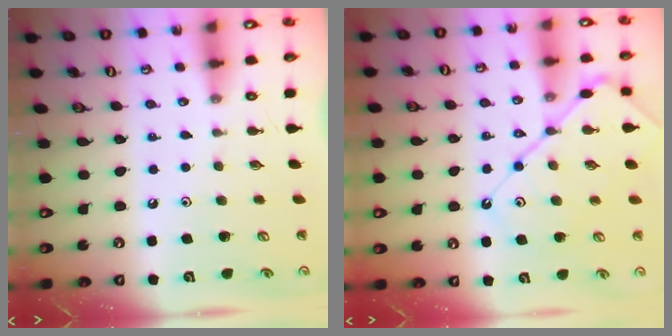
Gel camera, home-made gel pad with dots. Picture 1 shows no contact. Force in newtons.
{"total": 12.0, "press": 11.9, "slide": 1.2}